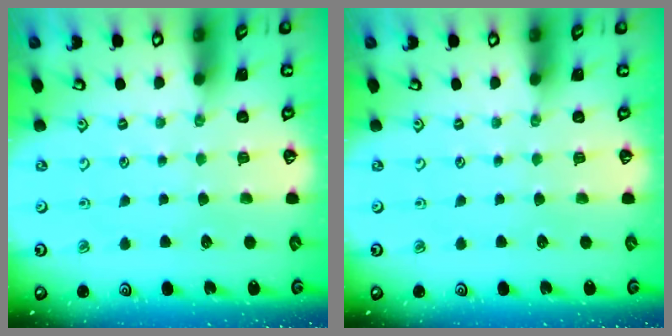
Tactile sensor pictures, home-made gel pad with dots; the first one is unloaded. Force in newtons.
{"total": 0.0}